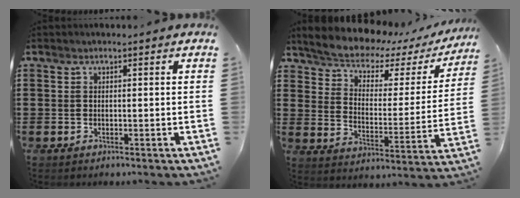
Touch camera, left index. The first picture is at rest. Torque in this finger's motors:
{"motor_torque": [1.26, -0.88, 0.68, 0.16]}